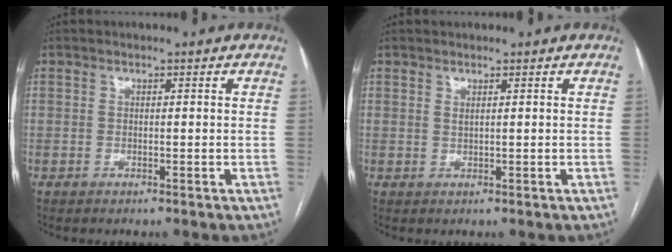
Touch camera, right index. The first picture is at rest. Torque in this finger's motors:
{"motor_torque": [-0.02, -0.11, -0.08, 0.00]}